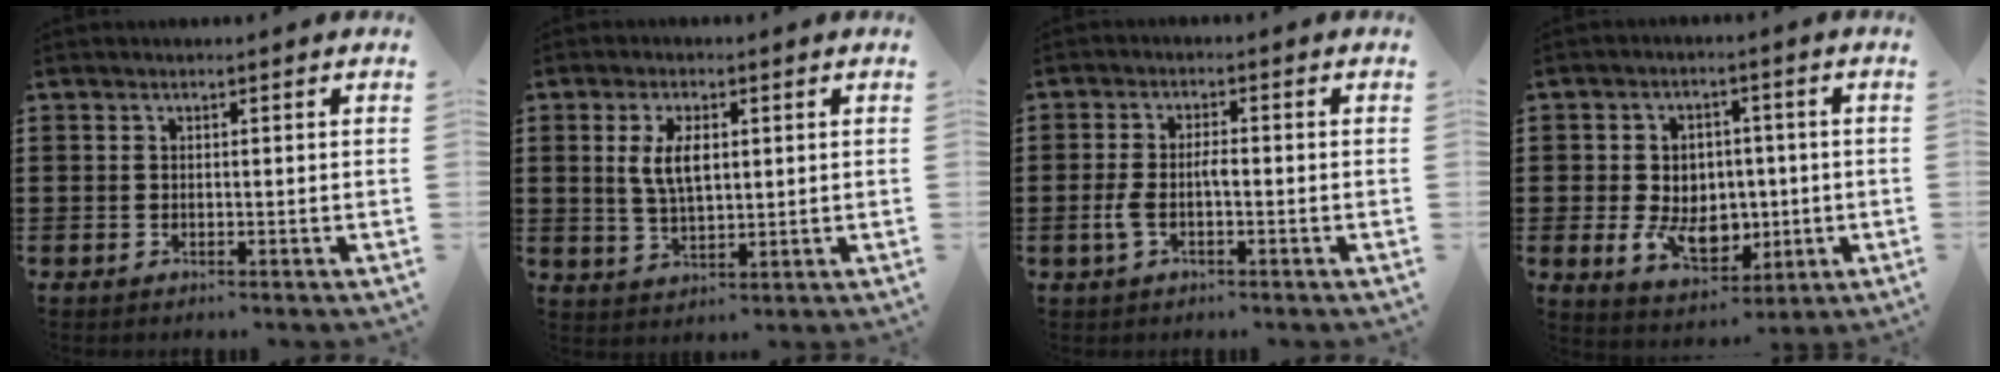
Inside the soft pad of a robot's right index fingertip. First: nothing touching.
{"total": 5.6, "force": [1.1, 2.6, 4.9], "torque": [-0.093, 0.005, 0.016]}
{"total": 3.3, "force": [-0.9, 1.0, 3.0], "torque": [-0.076, -0.004, -0.023]}
{"total": 8.1, "force": [-0.9, 6.2, 5.2], "torque": [-0.105, 0.015, -0.012]}